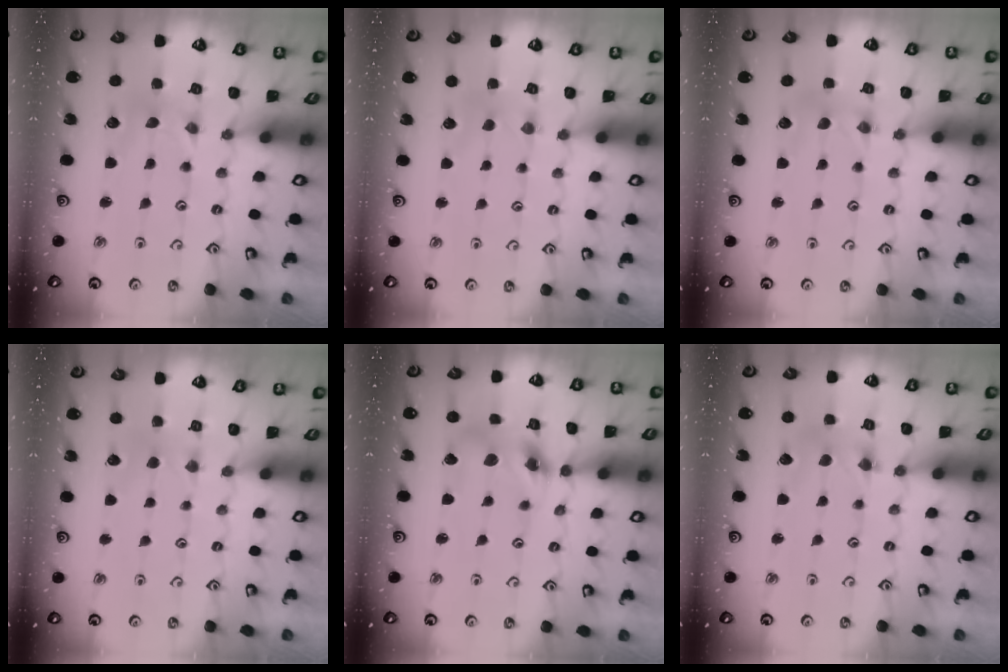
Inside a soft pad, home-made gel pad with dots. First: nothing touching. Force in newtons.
{"total": 1.8, "press": 1.7, "slide": 0.4}
{"total": 1.4, "press": 1.4, "slide": 0.2}
{"total": 3.0, "press": 3.0, "slide": 0.4}
{"total": 10.9, "press": 10.8, "slide": 1.4}
{"total": 1.4, "press": 1.4, "slide": 0.2}